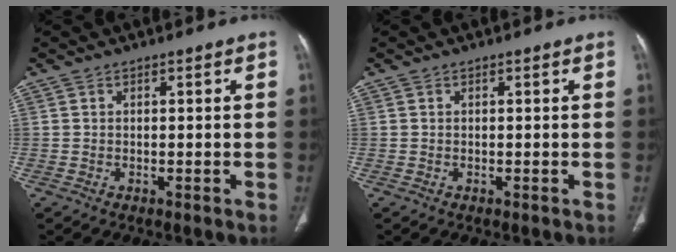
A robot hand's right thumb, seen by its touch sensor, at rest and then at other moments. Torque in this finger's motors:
{"motor_torque": [0.76, 0.80, -0.01, 0.01, 0.02]}